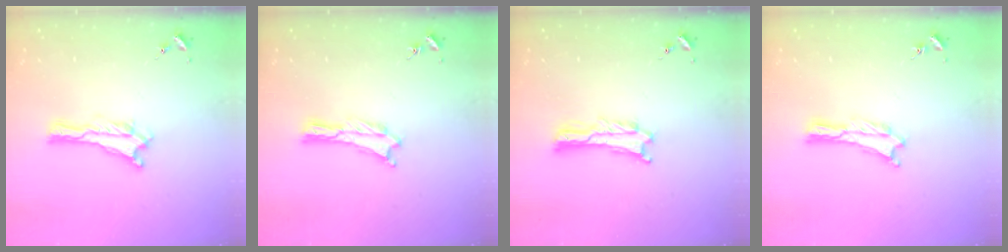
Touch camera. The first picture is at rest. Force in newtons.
{"total": 0.0}
{"total": 0.8, "press": 0.8, "slide": 0.2}
{"total": 0.0}